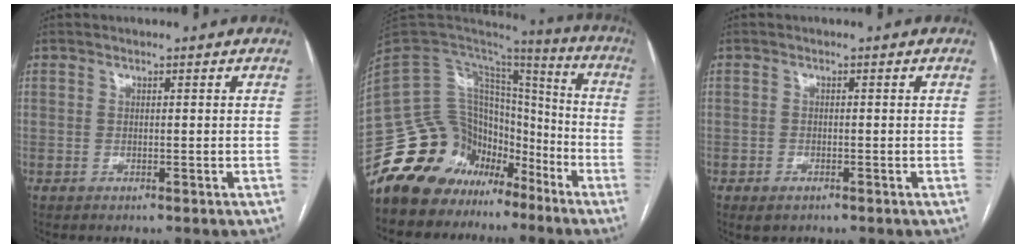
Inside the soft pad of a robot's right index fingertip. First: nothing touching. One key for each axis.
{"total": 18.0, "fx": -12.0, "fy": 12.7, "fz": 4.2, "tx": -0.079, "ty": 0.104, "tz": -0.197}
{"total": 1.7, "fx": -1.0, "fy": 1.0, "fz": 0.9, "tx": -0.017, "ty": 0.000, "tz": -0.010}